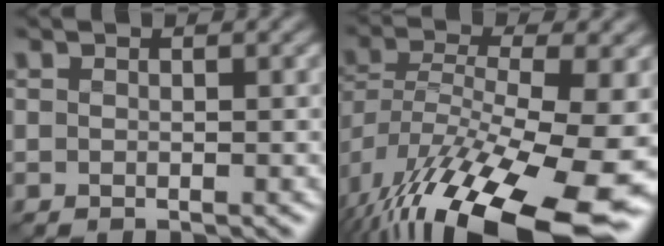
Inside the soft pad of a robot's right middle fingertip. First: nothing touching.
{"total": 17.7, "force": [-8.7, 6.2, 14.1], "torque": [-0.277, -0.024, -0.131]}